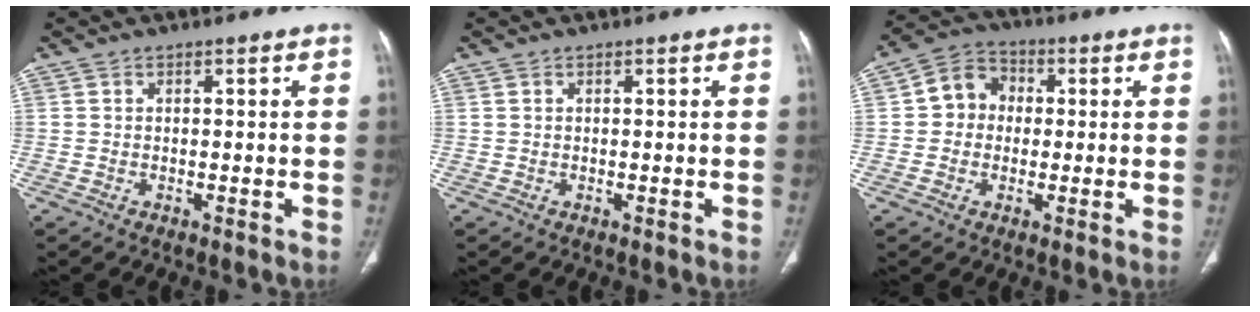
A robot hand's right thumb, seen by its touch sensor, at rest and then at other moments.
{"total": 0.0}
{"total": 7.3, "force": [0.2, 6.6, 3.3], "torque": [-0.033, 0.021, -0.012]}